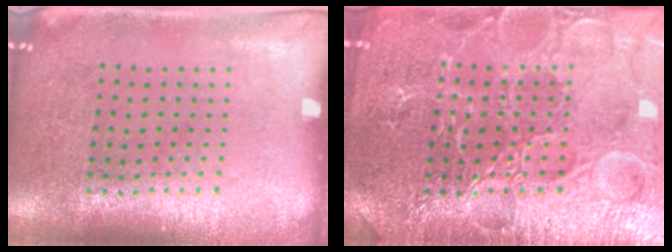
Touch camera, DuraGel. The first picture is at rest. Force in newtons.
{"total": 5.0, "press": 4.9, "slide": 0.7}